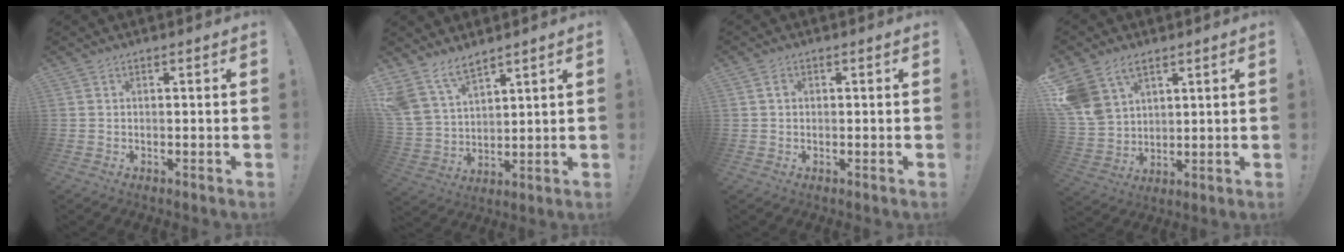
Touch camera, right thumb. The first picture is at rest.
{"total": 10.8, "force": [8.6, 5.0, 4.1], "torque": [-0.102, -0.051, 0.173]}
{"total": 1.2, "force": [0.2, 1.0, 0.6], "torque": [-0.011, 0.004, 0.003]}
{"total": 10.9, "force": [6.9, 7.2, 4.4], "torque": [-0.097, -0.035, 0.142]}